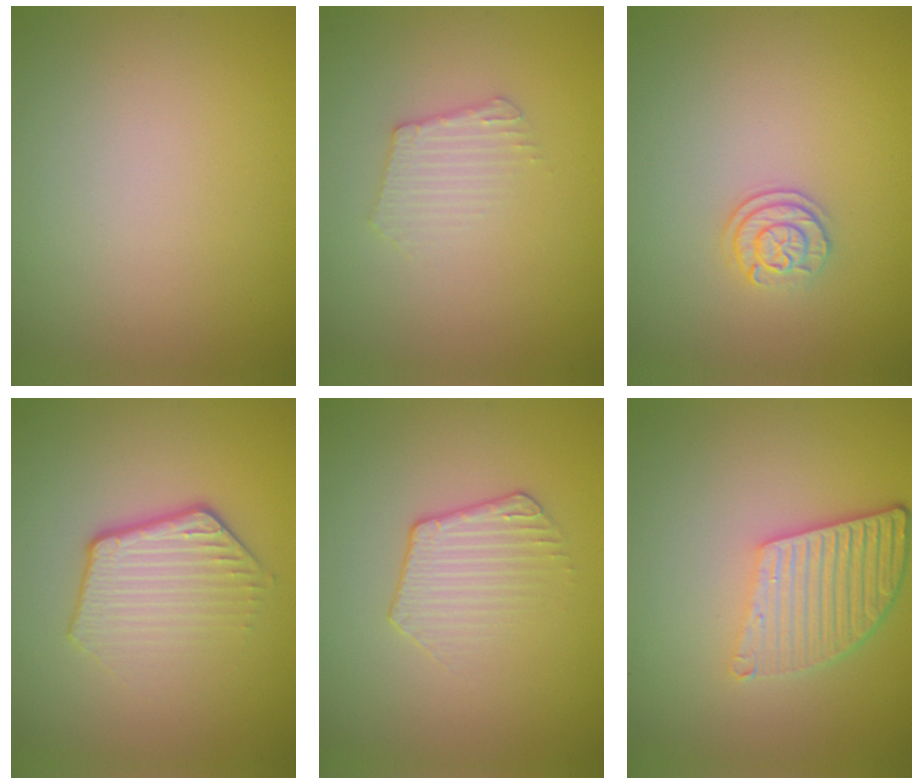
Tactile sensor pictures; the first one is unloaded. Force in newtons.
{"total": 2.1, "press": 2.0, "slide": 0.4}
{"total": 2.0, "press": 1.8, "slide": 0.9}
{"total": 4.0, "press": 2.9, "slide": 2.8}
{"total": 2.1, "press": 1.5, "slide": 1.4}
{"total": 5.2, "press": 3.8, "slide": 3.6}